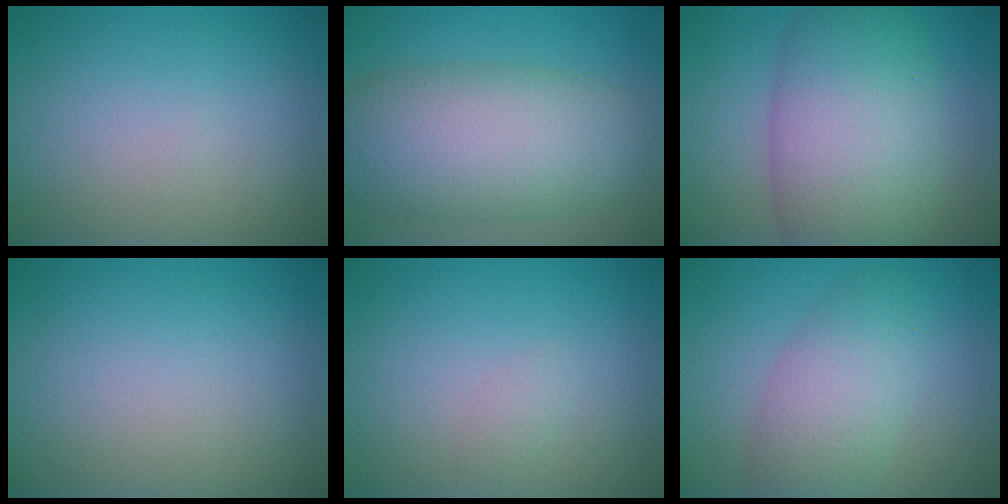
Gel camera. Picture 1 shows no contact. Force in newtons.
{"total": 10.1, "press": 10.1, "slide": 0.3}
{"total": 10.7, "press": 10.7, "slide": 0.1}
{"total": 0.0}
{"total": 0.8, "press": 0.8, "slide": 0.0}
{"total": 5.0, "press": 4.9, "slide": 0.2}